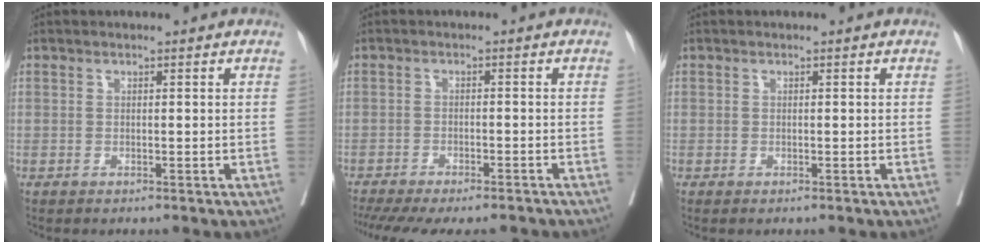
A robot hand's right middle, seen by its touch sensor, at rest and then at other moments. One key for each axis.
{"total": 14.9, "fx": -12.8, "fy": 3.2, "fz": 7.1, "tx": -0.157, "ty": -0.023, "tz": -0.172}
{"total": 0.6, "fx": 0.3, "fy": -0.5, "fz": 0.3, "tx": -0.005, "ty": -0.004, "tz": 0.002}